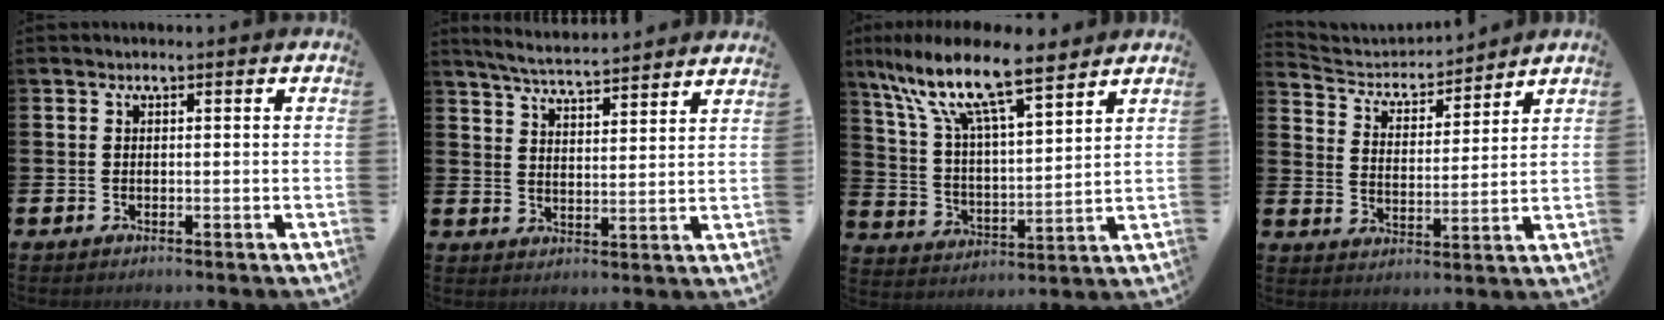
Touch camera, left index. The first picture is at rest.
{"total": 5.5, "force": [5.4, 0.0, 0.9], "torque": [-0.040, -0.036, 0.095]}
{"total": 11.9, "force": [9.8, 2.4, 6.4], "torque": [-0.157, -0.051, 0.166]}
{"total": 4.3, "force": [4.1, 1.3, 0.2], "torque": [-0.032, -0.033, 0.067]}